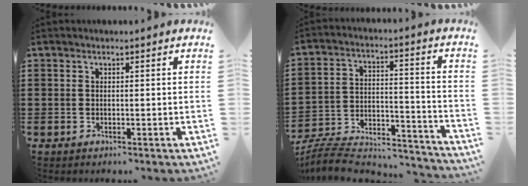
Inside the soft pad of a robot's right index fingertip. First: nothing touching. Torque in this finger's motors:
{"motor_torque": [-2.14, 0.00, -1.05, -0.21]}